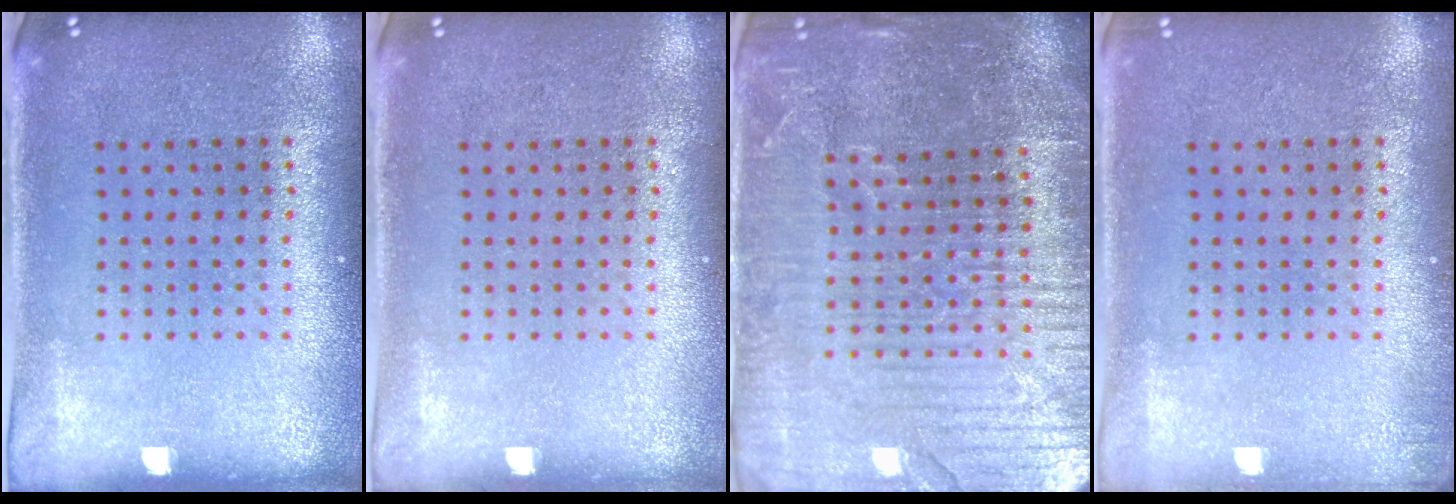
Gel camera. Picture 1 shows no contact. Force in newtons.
{"total": 0.0}
{"total": 5.3, "press": 4.8, "slide": 2.3}
{"total": 0.9, "press": 0.8, "slide": 0.3}